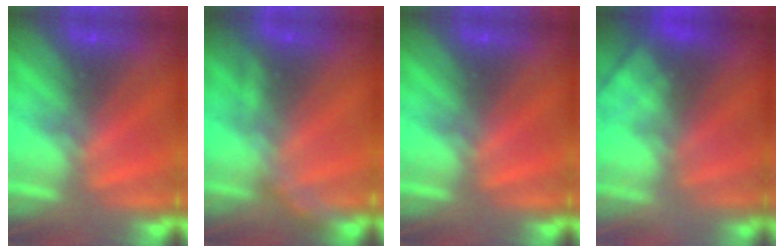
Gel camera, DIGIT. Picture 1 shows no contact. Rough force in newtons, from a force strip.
{"total": 2.7}
{"total": 0.0}
{"total": 8.7}